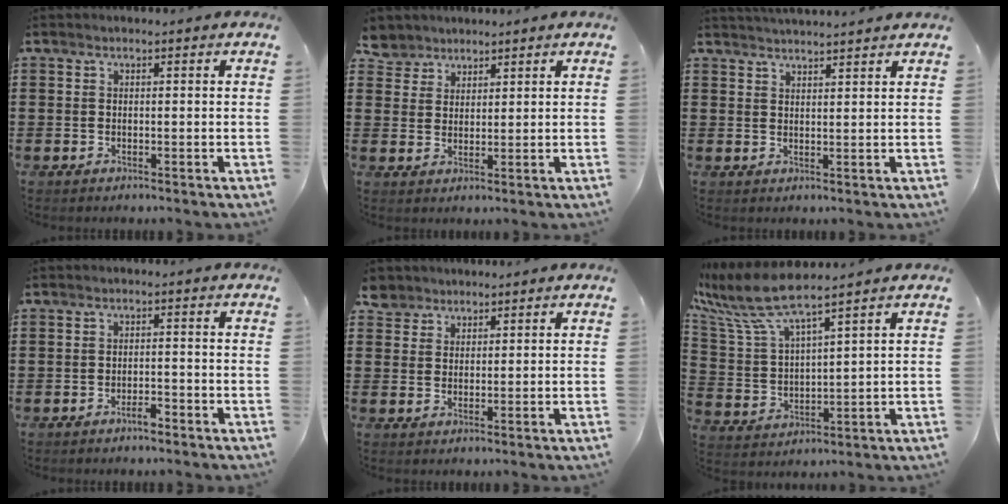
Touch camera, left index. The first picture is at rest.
{"total": 3.7, "force": [3.2, 2.0, -0.2], "torque": [-0.014, 0.000, 0.061]}
{"total": 2.4, "force": [2.3, -0.3, 0.2], "torque": [-0.009, -0.007, 0.044]}
{"total": 2.2, "force": [-1.6, 0.6, 1.3], "torque": [-0.027, 0.002, -0.032]}
{"total": 3.2, "force": [2.5, 2.0, 0.0], "torque": [-0.015, 0.010, 0.049]}
{"total": 8.4, "force": [7.2, 0.7, 4.3], "torque": [-0.120, -0.039, 0.123]}